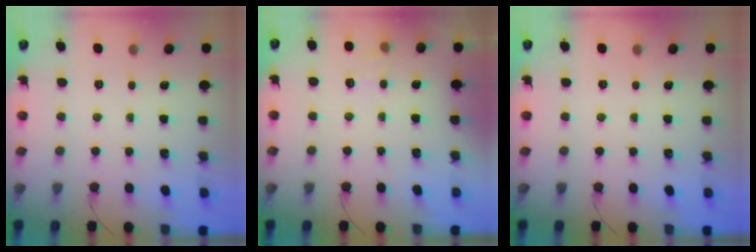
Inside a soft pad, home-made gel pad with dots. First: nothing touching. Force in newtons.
{"total": 6.4, "press": 6.2, "slide": 1.4}
{"total": 0.0}